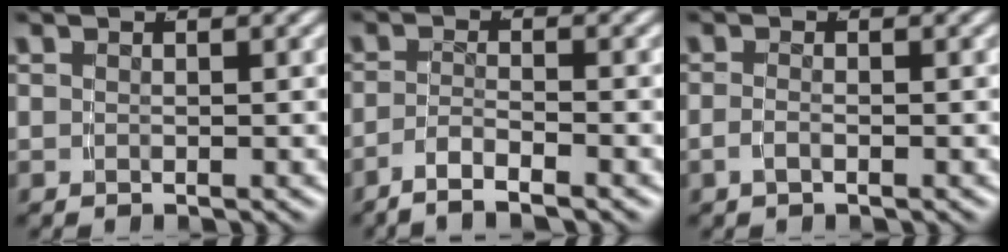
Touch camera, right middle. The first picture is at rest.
{"total": 3.1, "force": [-2.8, 0.2, 1.5], "torque": [-0.030, -0.009, -0.044]}
{"total": 1.1, "force": [-0.9, -0.2, 0.7], "torque": [-0.019, -0.008, -0.011]}